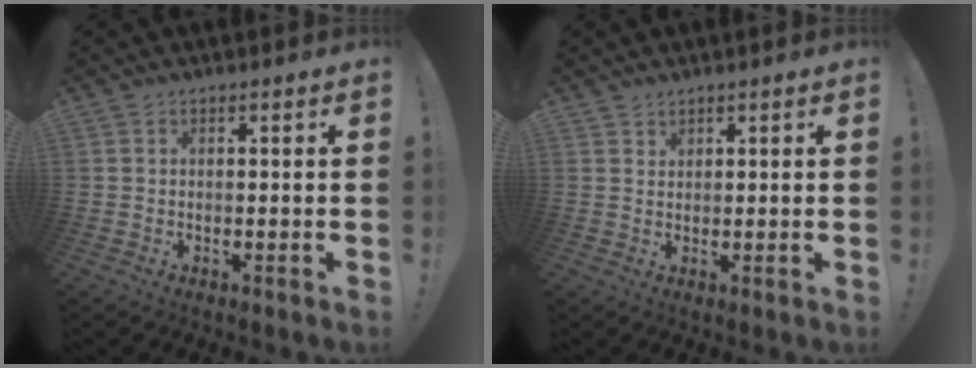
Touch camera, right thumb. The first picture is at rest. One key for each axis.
{"total": 0.8, "fx": 0.7, "fy": 0.4, "fz": 0.0, "tx": 0.005, "ty": -0.002, "tz": 0.013}